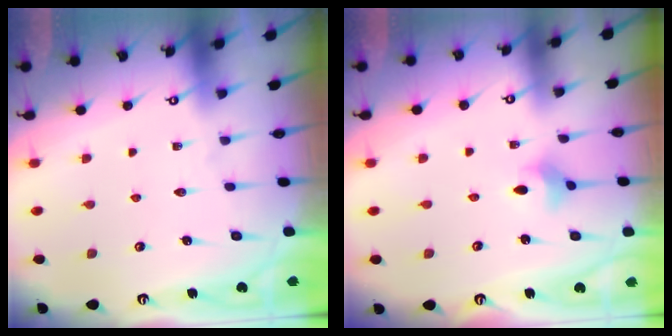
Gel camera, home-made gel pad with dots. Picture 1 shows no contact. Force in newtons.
{"total": 3.6, "press": 3.6, "slide": 0.7}